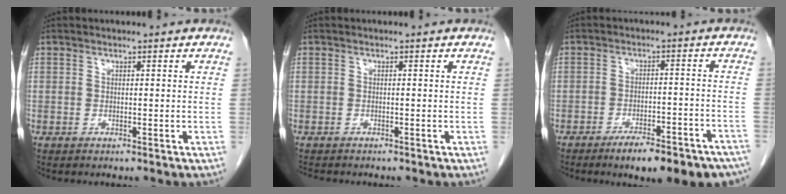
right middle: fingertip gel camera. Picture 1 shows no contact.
{"total": 2.7, "force": [-2.3, 0.7, 1.1], "torque": [-0.022, -0.009, -0.030]}
{"total": 13.6, "force": [-10.8, 3.3, 7.7], "torque": [-0.063, 0.020, -0.145]}